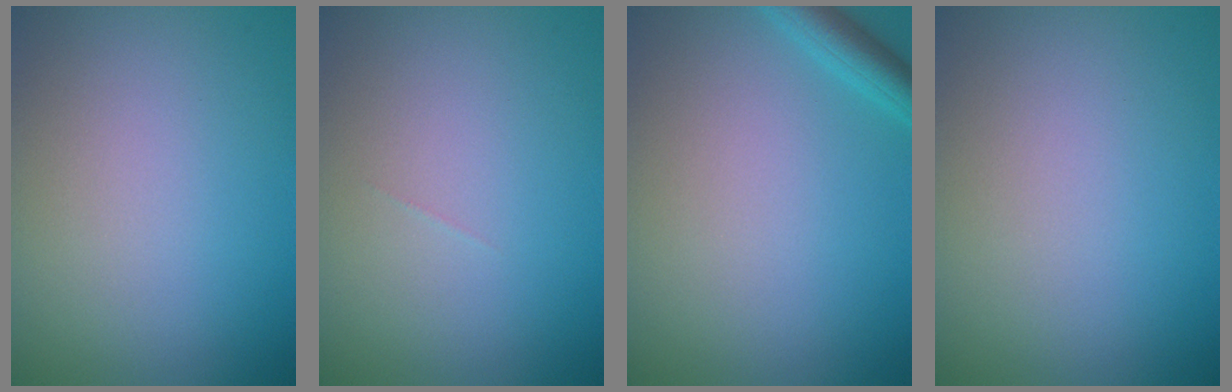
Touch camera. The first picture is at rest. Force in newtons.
{"total": 0.0}
{"total": 2.4, "press": 2.4, "slide": 0.2}
{"total": 0.0}